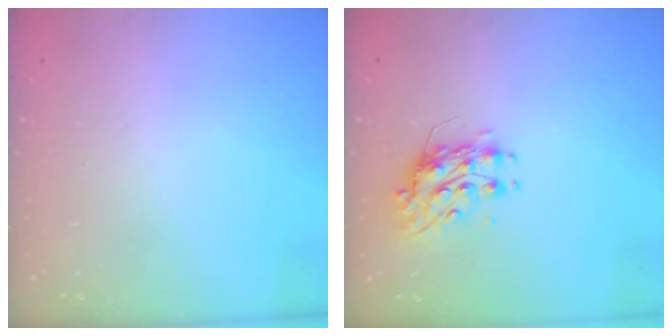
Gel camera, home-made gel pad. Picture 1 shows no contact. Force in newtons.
{"total": 8.3, "press": 8.2, "slide": 0.6}